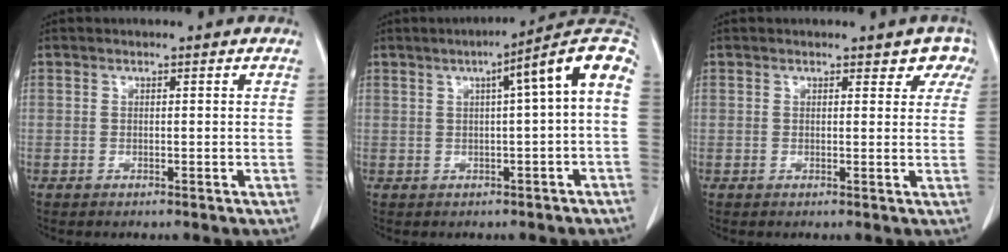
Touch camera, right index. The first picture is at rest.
{"total": 9.5, "force": [2.0, -0.1, 9.3], "torque": [-0.118, 0.033, 0.019]}
{"total": 3.6, "force": [2.6, 1.9, 1.6], "torque": [0.005, 0.002, 0.020]}